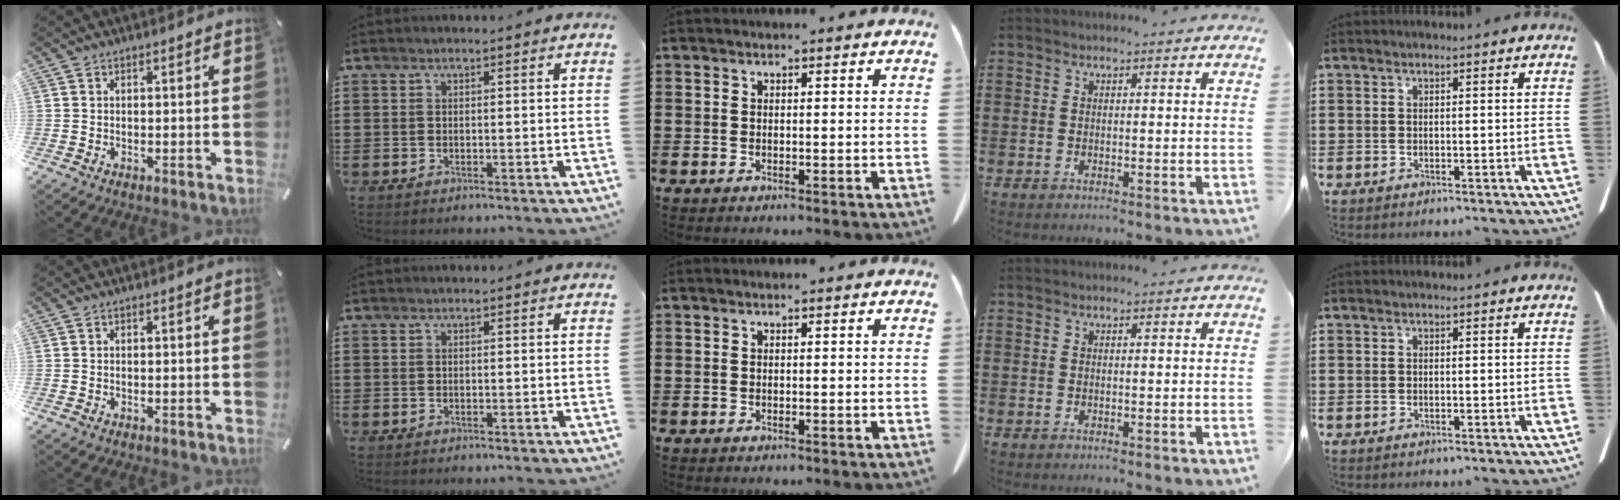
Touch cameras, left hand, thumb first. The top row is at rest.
{}